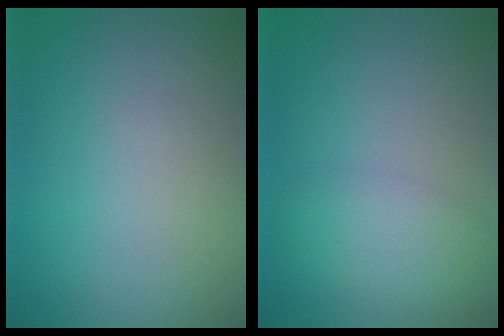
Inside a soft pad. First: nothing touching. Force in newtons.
{"total": 3.0, "press": 3.0, "slide": 0.1}